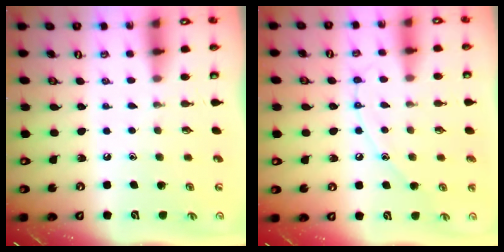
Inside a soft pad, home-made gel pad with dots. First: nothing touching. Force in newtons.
{"total": 8.8, "press": 8.8, "slide": 0.7}